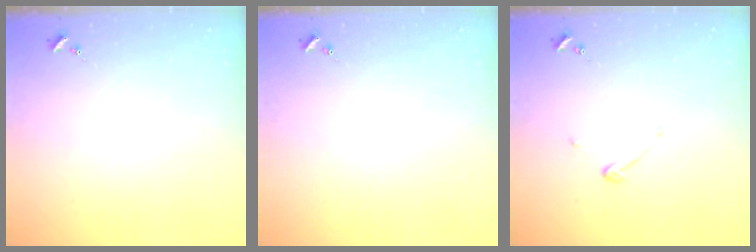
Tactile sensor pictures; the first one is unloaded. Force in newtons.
{"total": 0.0}
{"total": 3.7, "press": 3.7, "slide": 0.3}